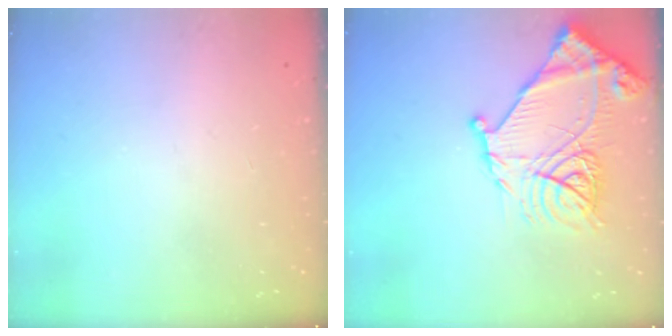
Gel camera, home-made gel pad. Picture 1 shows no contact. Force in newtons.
{"total": 18.7, "press": 18.6, "slide": 1.8}